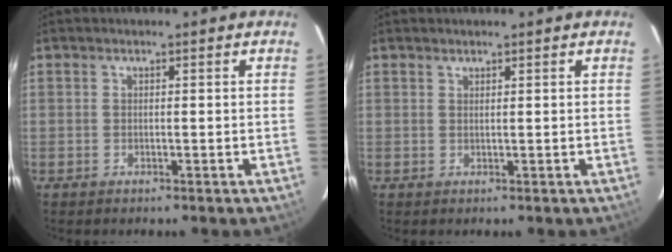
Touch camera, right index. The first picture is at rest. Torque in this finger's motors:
{"motor_torque": [0.05, 0.09, -0.04, 0.00]}